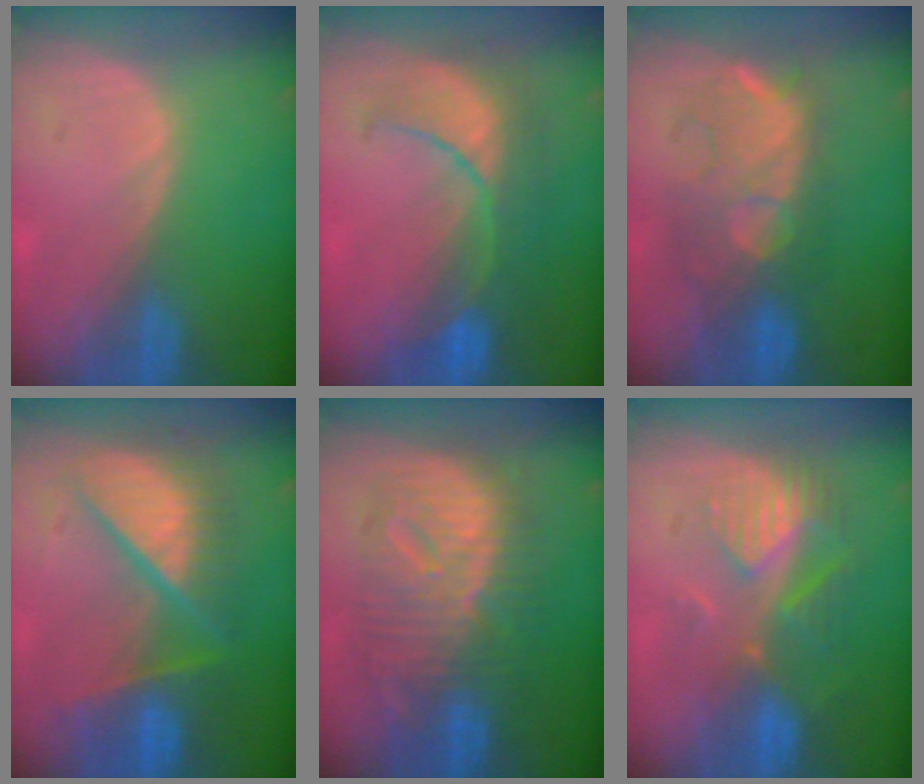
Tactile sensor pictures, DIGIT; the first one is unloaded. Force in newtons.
{"total": 8.3, "press": 8.3, "slide": 0.7}
{"total": 9.0, "press": 9.0, "slide": 1.2}
{"total": 10.6, "press": 10.5, "slide": 1.4}
{"total": 12.3, "press": 12.2, "slide": 1.3}
{"total": 8.7, "press": 7.8, "slide": 4.0}